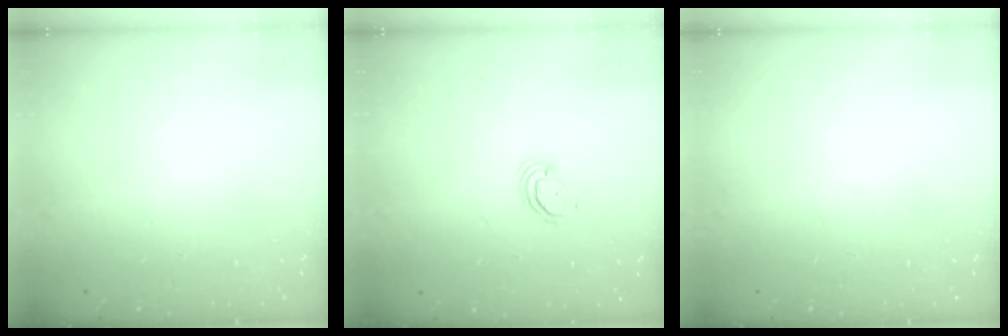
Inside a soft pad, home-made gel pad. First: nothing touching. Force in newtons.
{"total": 3.5, "press": 3.5, "slide": 0.2}
{"total": 0.0}